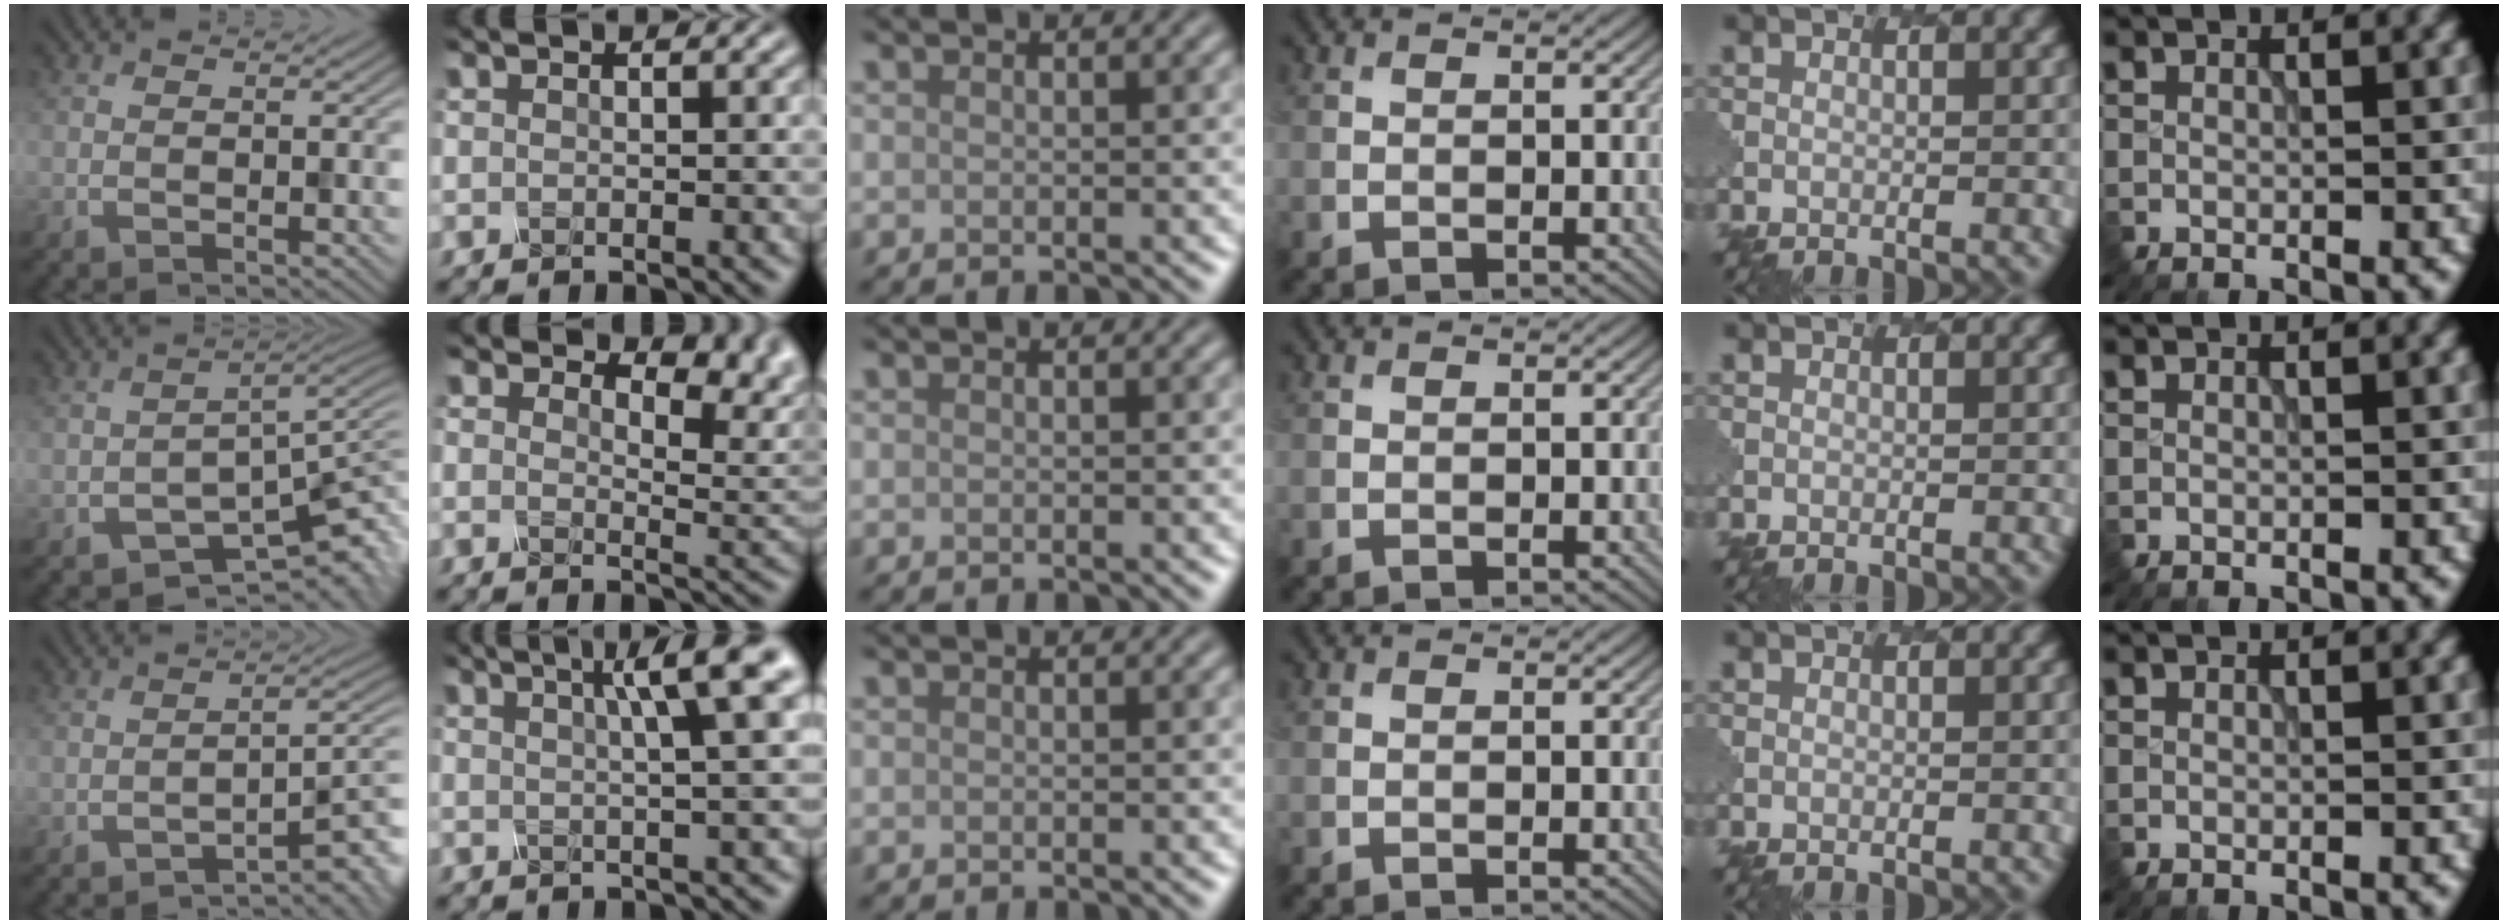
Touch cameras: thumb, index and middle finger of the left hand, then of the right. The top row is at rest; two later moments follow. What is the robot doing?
{"motion": "dispense", "object": "syringe"}